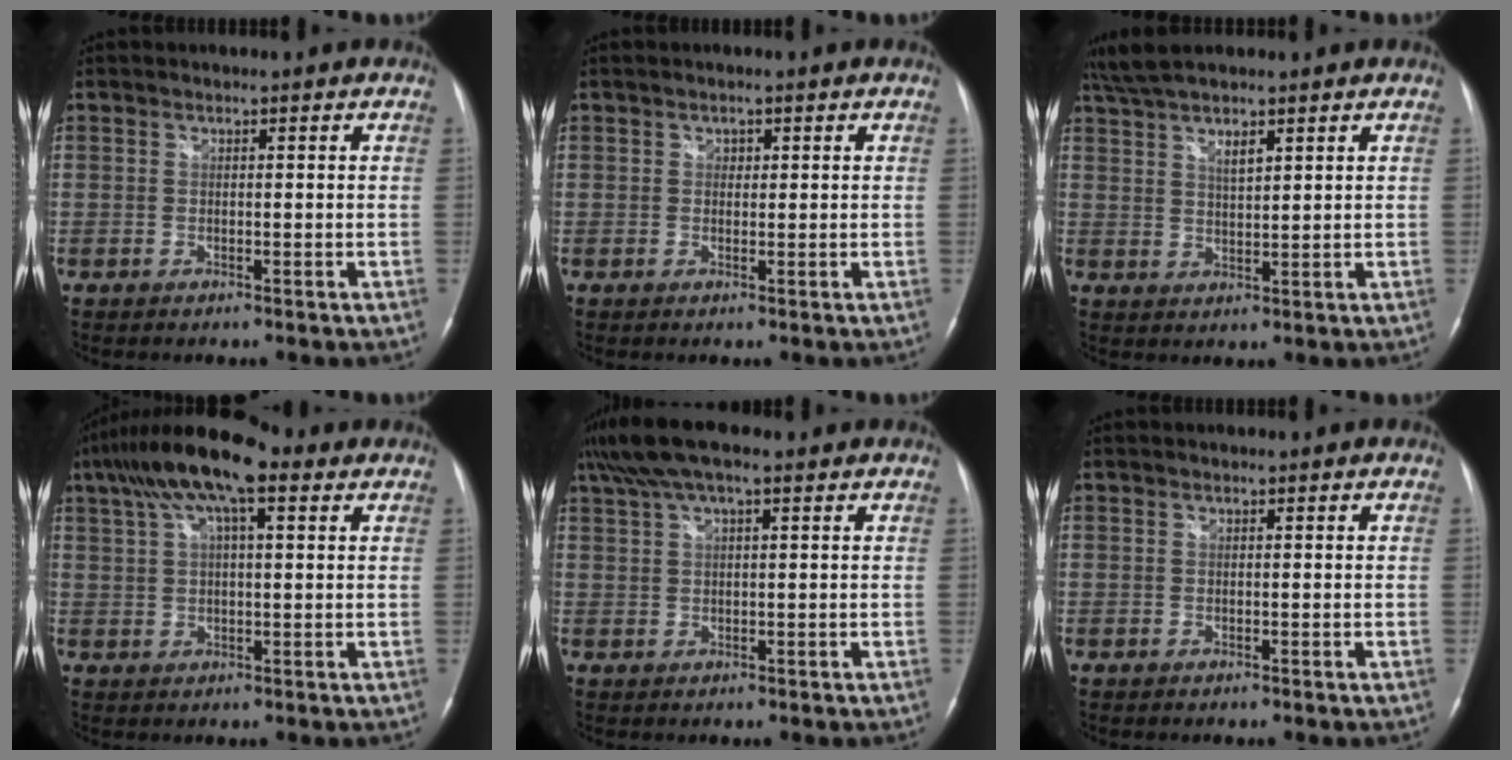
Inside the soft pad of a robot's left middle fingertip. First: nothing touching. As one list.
[{"total": 1.1, "force": [0.4, 0.8, 0.6], "torque": [-0.012, 0.000, 0.007]}, {"total": 7.5, "force": [5.3, 1.4, 5.1], "torque": [-0.109, 0.013, 0.100]}, {"total": 12.8, "force": [7.3, 3.5, 10.0], "torque": [-0.198, 0.044, 0.128]}, {"total": 8.9, "force": [6.0, 2.3, 6.1], "torque": [-0.125, 0.042, 0.106]}, {"total": 0.0}]